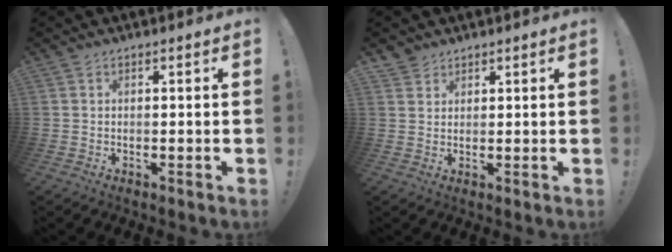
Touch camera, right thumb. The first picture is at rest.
{"total": 2.8, "force": [2.4, 1.4, 0.3], "torque": [-0.001, -0.015, 0.044]}